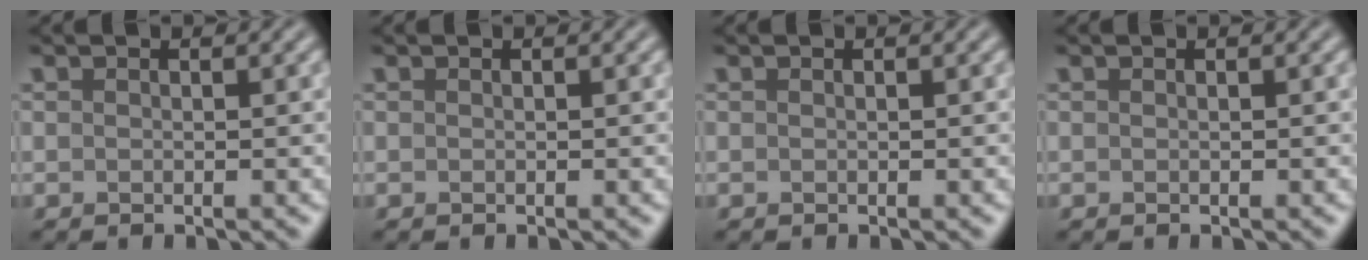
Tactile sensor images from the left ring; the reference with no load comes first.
{"total": 0.0}
{"total": 0.0}
{"total": 0.0}